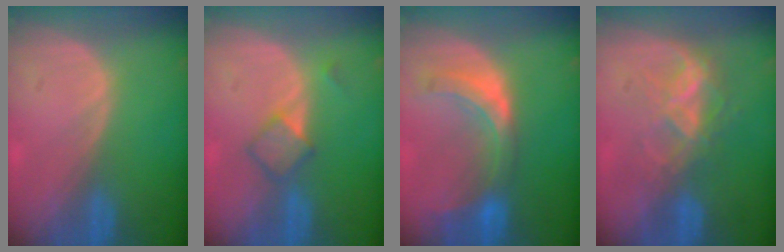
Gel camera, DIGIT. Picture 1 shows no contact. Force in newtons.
{"total": 3.4, "press": 3.4, "slide": 0.3}
{"total": 7.5, "press": 6.8, "slide": 3.2}
{"total": 7.0, "press": 5.9, "slide": 3.7}